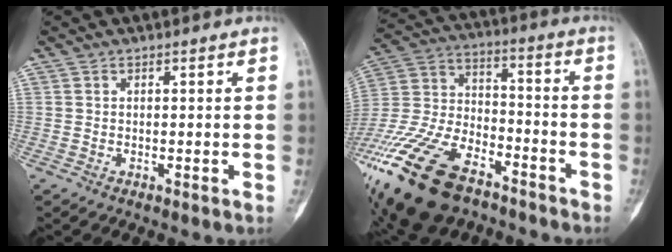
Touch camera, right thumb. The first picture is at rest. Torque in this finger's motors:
{"motor_torque": [3.29, 1.70, 2.14, -0.63, -0.03]}